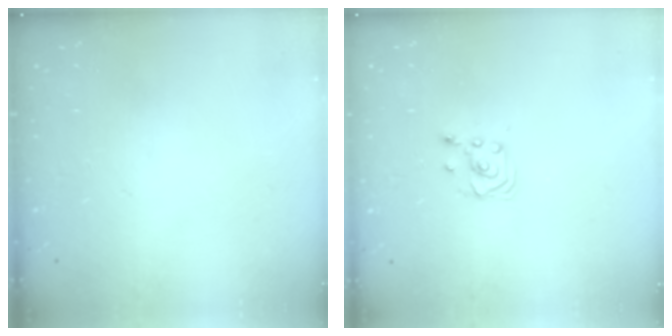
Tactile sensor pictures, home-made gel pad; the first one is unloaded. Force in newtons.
{"total": 2.9, "press": 2.9, "slide": 0.4}